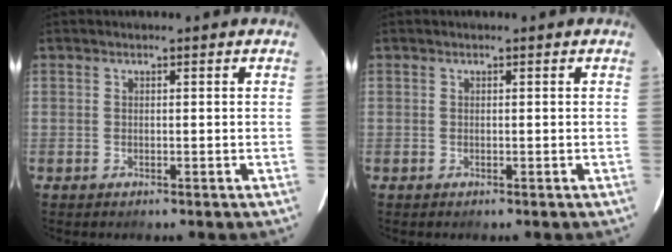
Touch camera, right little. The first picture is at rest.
{"total": 0.0}